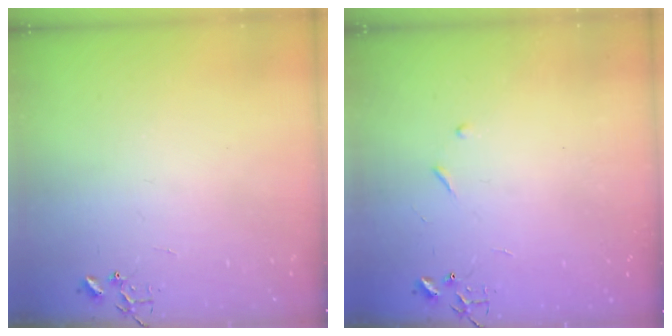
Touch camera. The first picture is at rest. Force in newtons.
{"total": 4.0, "press": 3.9, "slide": 0.6}